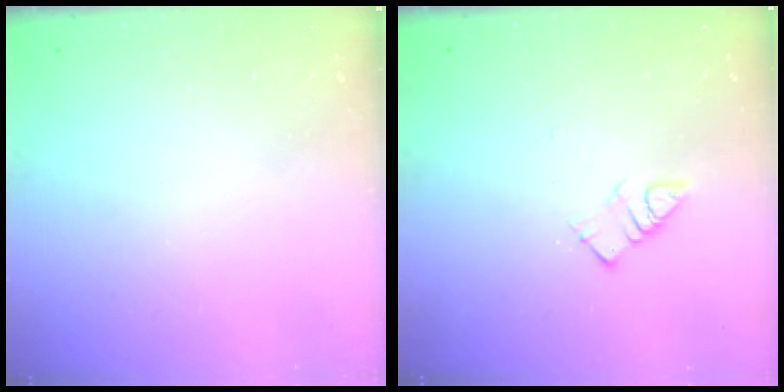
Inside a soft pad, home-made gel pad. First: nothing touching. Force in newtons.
{"total": 4.6, "press": 4.6, "slide": 0.2}